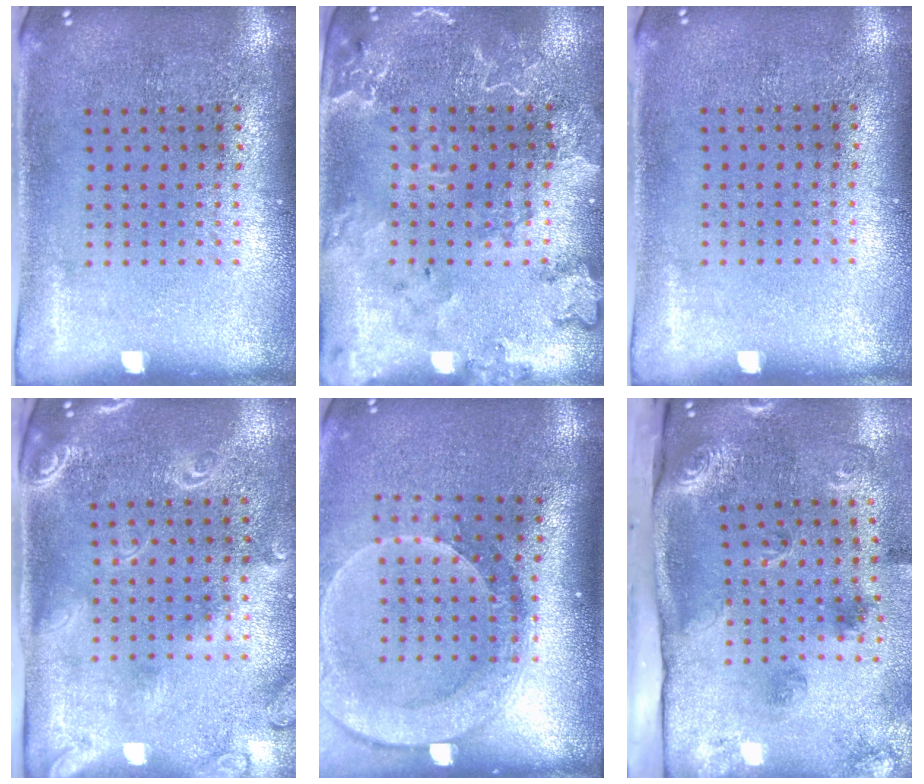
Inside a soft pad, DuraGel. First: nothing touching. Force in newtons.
{"total": 2.4, "press": 2.3, "slide": 0.6}
{"total": 0.0}
{"total": 2.4, "press": 1.9, "slide": 1.4}
{"total": 2.5, "press": 1.9, "slide": 1.6}
{"total": 3.0, "press": 2.0, "slide": 2.2}